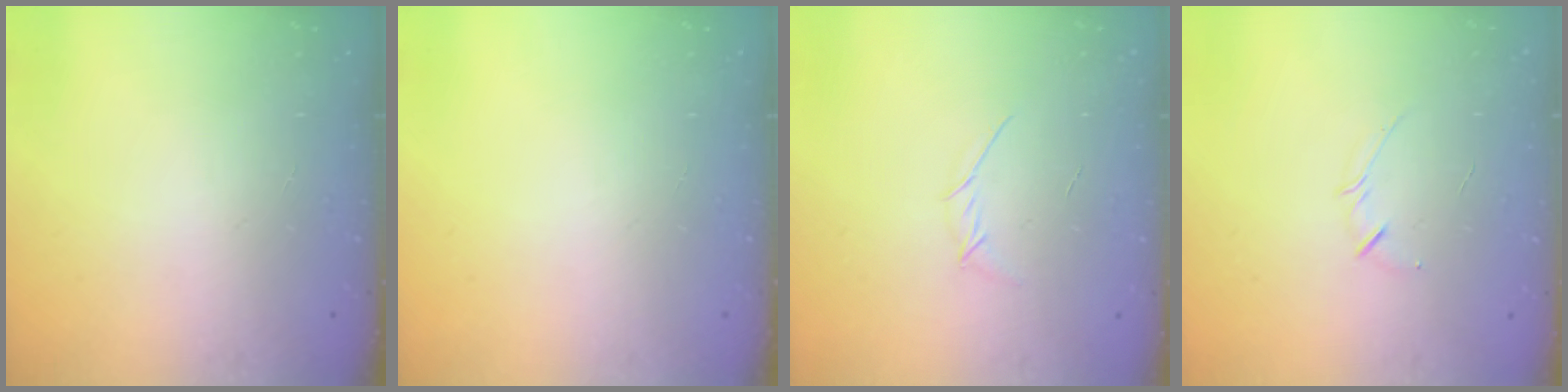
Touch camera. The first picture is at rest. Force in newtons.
{"total": 0.0}
{"total": 4.2, "press": 4.2, "slide": 0.8}
{"total": 3.3, "press": 3.2, "slide": 0.6}